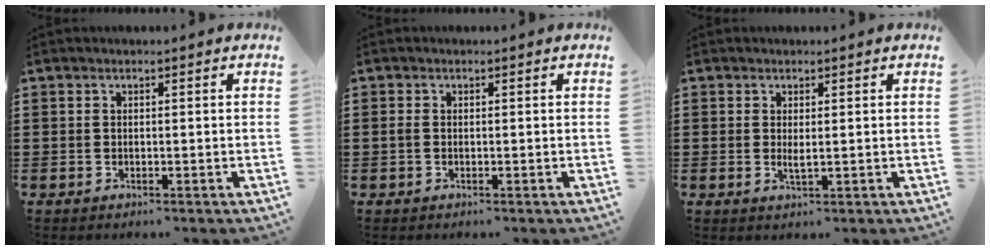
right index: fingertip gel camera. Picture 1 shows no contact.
{"total": 0.7, "force": [-0.2, 0.3, 0.6], "torque": [-0.013, -0.001, -0.004]}
{"total": 1.5, "force": [0.2, 0.3, 1.5], "torque": [-0.028, -0.003, 0.004]}